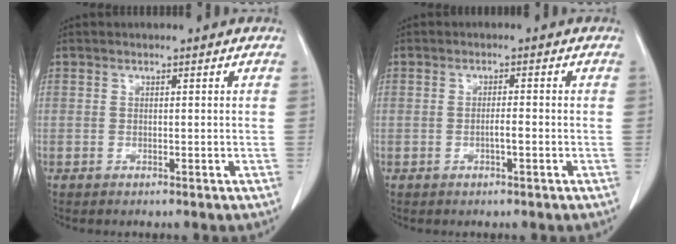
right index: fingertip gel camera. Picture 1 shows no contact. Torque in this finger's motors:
{"motor_torque": [0.30, -0.13, 0.25, 0.05]}